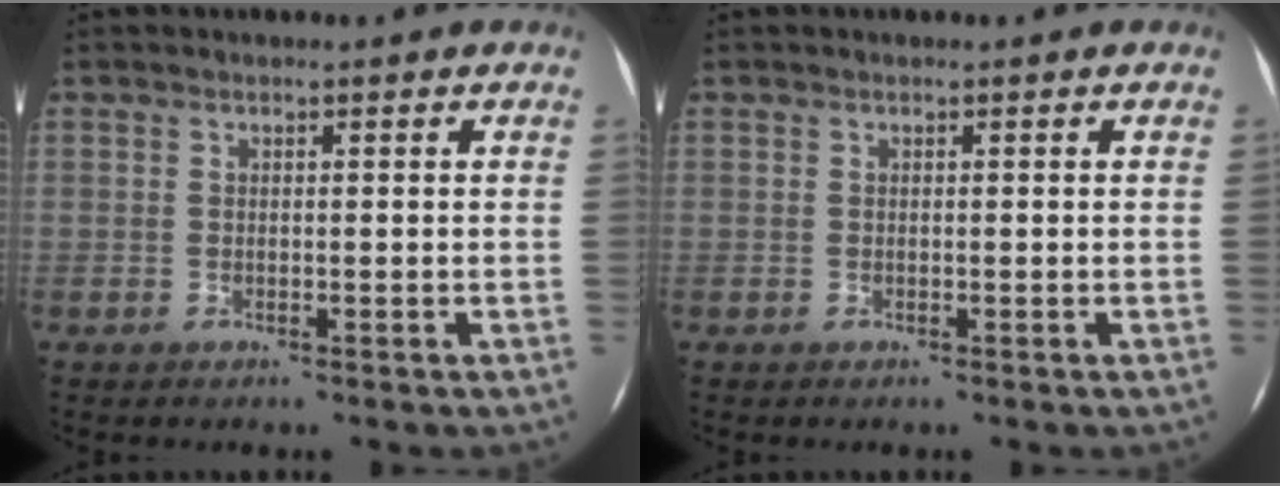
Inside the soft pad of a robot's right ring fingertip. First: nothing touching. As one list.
[{"total": 0.0}]